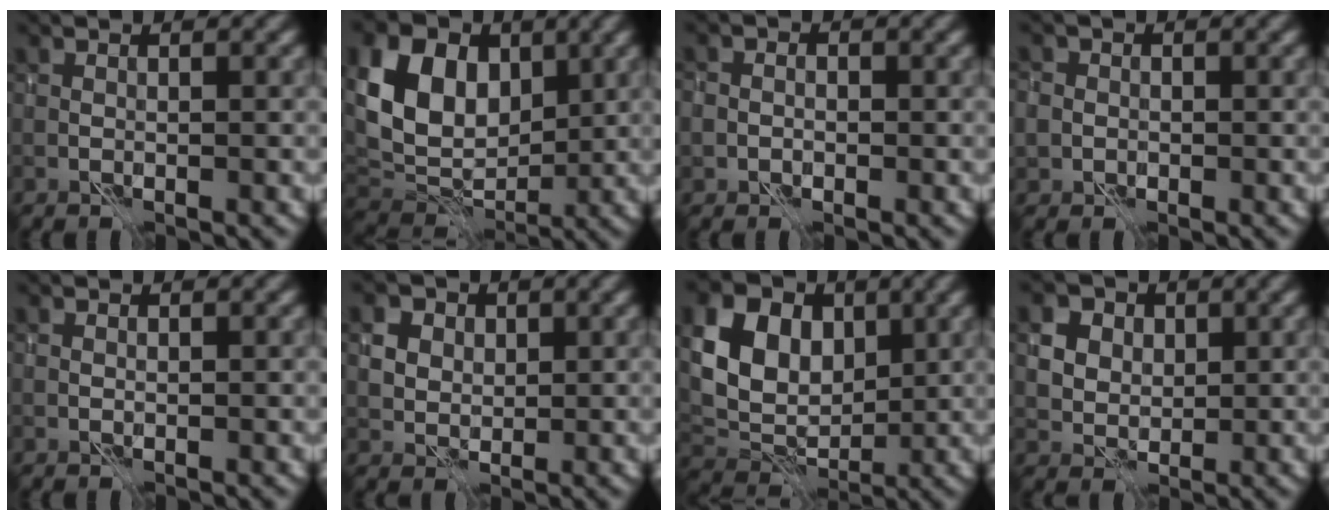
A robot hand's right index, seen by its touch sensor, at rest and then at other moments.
{"total": 9.3, "force": [3.1, 6.6, 5.9], "torque": [-0.122, 0.009, 0.050]}
{"total": 1.6, "force": [-0.6, 1.4, 0.6], "torque": [0.008, 0.002, -0.019]}
{"total": 3.1, "force": [-0.6, 2.9, 1.1], "torque": [-0.001, 0.011, -0.030]}
{"total": 0.0}
{"total": 6.9, "force": [3.2, 5.2, 3.0], "torque": [-0.060, 0.025, 0.043]}
{"total": 8.4, "force": [3.1, 5.9, 5.0], "torque": [-0.110, 0.010, 0.047]}
{"total": 9.4, "force": [4.3, 7.3, 4.1], "torque": [-0.091, 0.030, 0.065]}